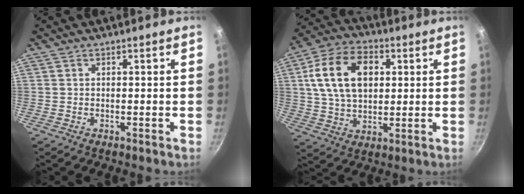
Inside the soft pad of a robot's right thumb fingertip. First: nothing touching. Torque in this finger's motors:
{"motor_torque": [-0.42, 0.99, 0.74, 0.25, 0.20]}